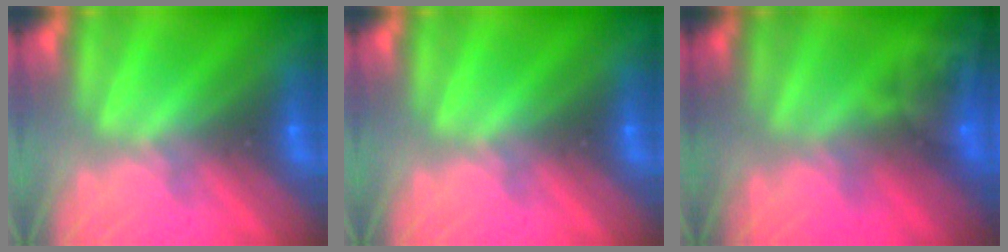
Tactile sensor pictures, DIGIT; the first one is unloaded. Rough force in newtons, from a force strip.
{"total": 0.0}
{"total": 4.7}